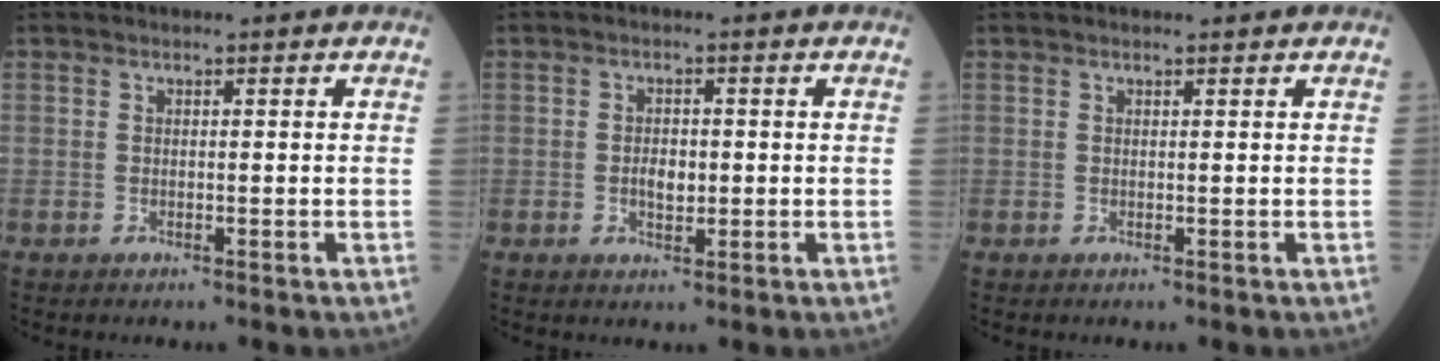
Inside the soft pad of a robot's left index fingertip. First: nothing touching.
{"total": 2.7, "force": [-0.3, 1.5, 2.2], "torque": [-0.040, 0.001, -0.003]}
{"total": 0.7, "force": [0.7, 0.0, 0.2], "torque": [-0.007, 0.005, 0.012]}